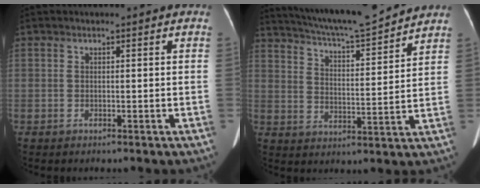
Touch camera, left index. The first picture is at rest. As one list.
[{"total": 15.8, "force": [14.6, 0.6, 6.1], "torque": [-0.107, -0.005, 0.223]}]